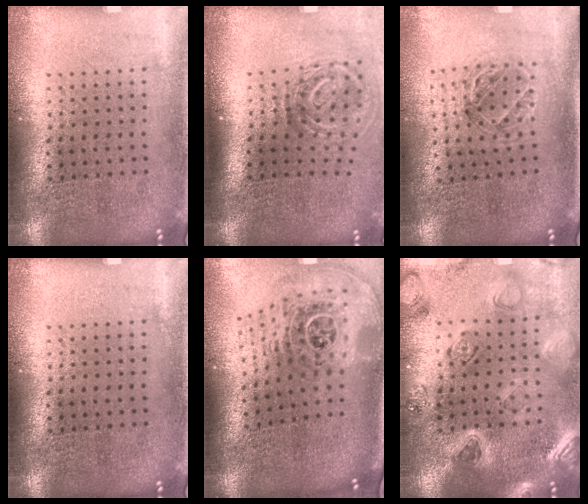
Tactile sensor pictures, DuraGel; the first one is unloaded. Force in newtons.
{"total": 1.9, "press": 1.2, "slide": 1.5}
{"total": 1.0, "press": 1.0, "slide": 0.2}
{"total": 0.0}
{"total": 2.6, "press": 1.8, "slide": 1.9}
{"total": 2.2, "press": 2.2, "slide": 0.3}